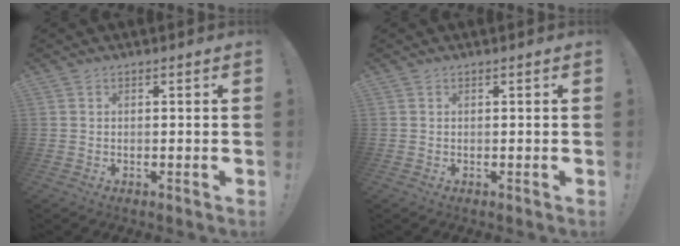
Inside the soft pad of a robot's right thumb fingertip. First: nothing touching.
{"total": 0.0}